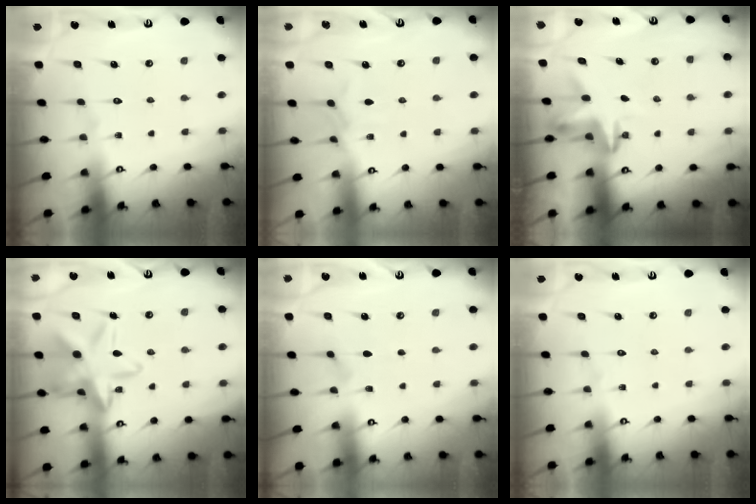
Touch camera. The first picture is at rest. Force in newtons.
{"total": 5.5, "press": 5.5, "slide": 0.5}
{"total": 3.3, "press": 3.3, "slide": 0.2}
{"total": 17.5, "press": 17.4, "slide": 1.1}
{"total": 3.0, "press": 2.5, "slide": 1.7}
{"total": 0.0}